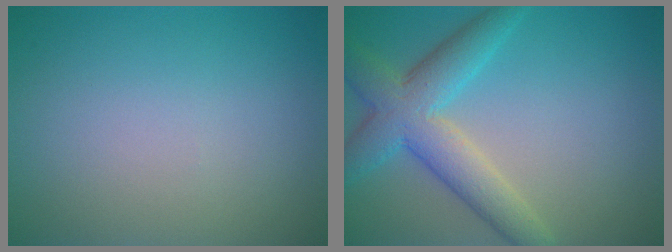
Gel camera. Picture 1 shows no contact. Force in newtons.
{"total": 4.9, "press": 4.9, "slide": 0.3}